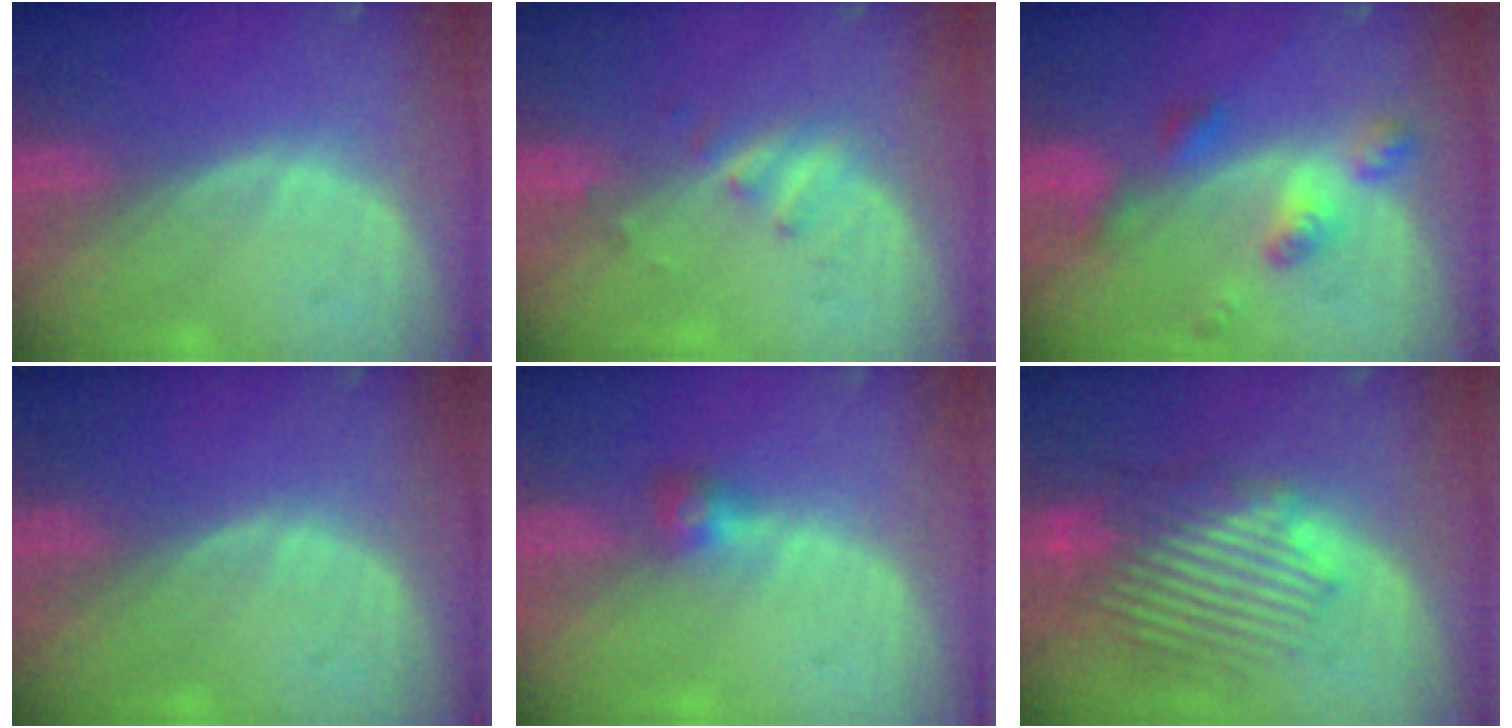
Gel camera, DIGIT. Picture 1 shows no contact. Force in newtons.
{"total": 2.8, "press": 2.6, "slide": 1.2}
{"total": 6.0, "press": 5.3, "slide": 2.9}
{"total": 0.0}
{"total": 2.7, "press": 2.6, "slide": 0.8}
{"total": 10.0, "press": 9.1, "slide": 4.0}